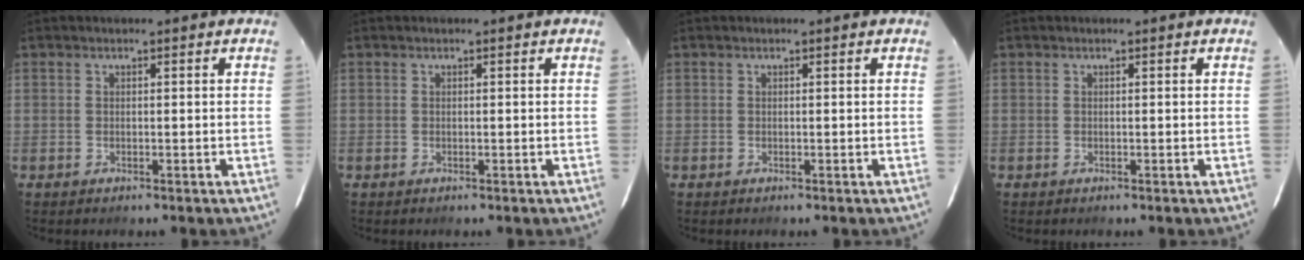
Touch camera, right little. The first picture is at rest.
{"total": 0.0}
{"total": 0.0}
{"total": 0.0}